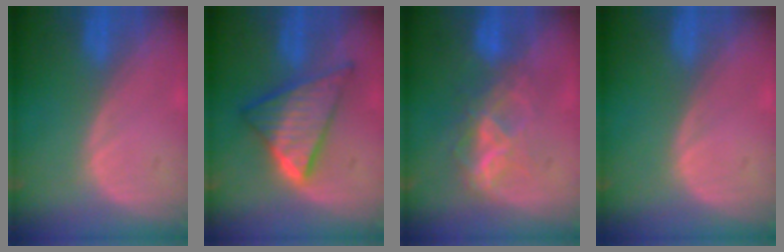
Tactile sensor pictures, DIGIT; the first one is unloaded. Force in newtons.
{"total": 9.2, "press": 9.2, "slide": 0.7}
{"total": 5.9, "press": 5.9, "slide": 0.8}
{"total": 0.0}